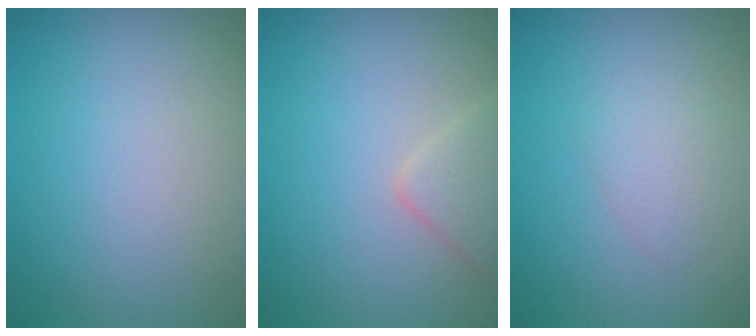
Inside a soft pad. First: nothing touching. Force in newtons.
{"total": 2.2, "press": 2.2, "slide": 0.2}
{"total": 1.4, "press": 1.4, "slide": 0.0}